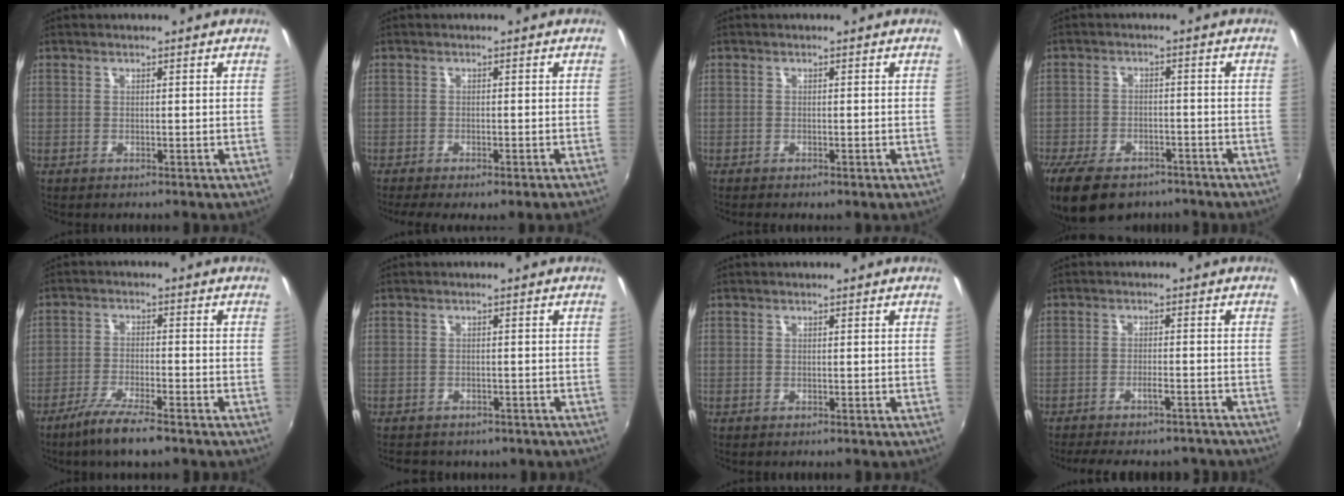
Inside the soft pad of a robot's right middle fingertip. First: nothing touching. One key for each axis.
{"total": 5.0, "fx": -3.7, "fy": 0.6, "fz": 3.4, "tx": -0.064, "ty": -0.021, "tz": -0.054}
{"total": 1.0, "fx": -0.7, "fy": 0.2, "fz": 0.7, "tx": -0.013, "ty": -0.004, "tz": -0.011}
{"total": 13.9, "fx": -10.0, "fy": 7.2, "fz": 6.6, "tx": -0.165, "ty": -0.026, "tz": -0.162}
{"total": 7.5, "fx": -5.6, "fy": 1.0, "fz": 4.9, "tx": -0.117, "ty": -0.013, "tz": -0.105}
{"total": 5.4, "fx": -4.1, "fy": 2.8, "fz": 2.1, "tx": -0.045, "ty": -0.013, "tz": -0.048}
{"total": 0.0}
{"total": 12.4, "fx": -11.0, "fy": 3.0, "fz": 4.8, "tx": -0.103, "ty": -0.006, "tz": -0.141}